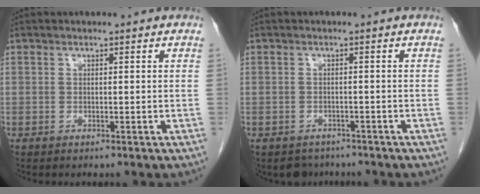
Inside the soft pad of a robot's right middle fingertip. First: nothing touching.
{"total": 4.4, "force": [-3.7, 2.5, 0.2], "torque": [0.004, 0.002, -0.051]}